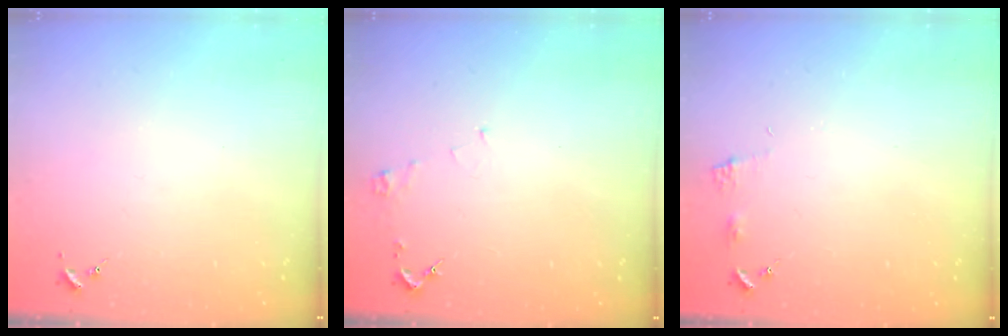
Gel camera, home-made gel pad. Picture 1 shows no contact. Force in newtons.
{"total": 3.7, "press": 3.7, "slide": 0.5}
{"total": 5.1, "press": 5.0, "slide": 0.7}